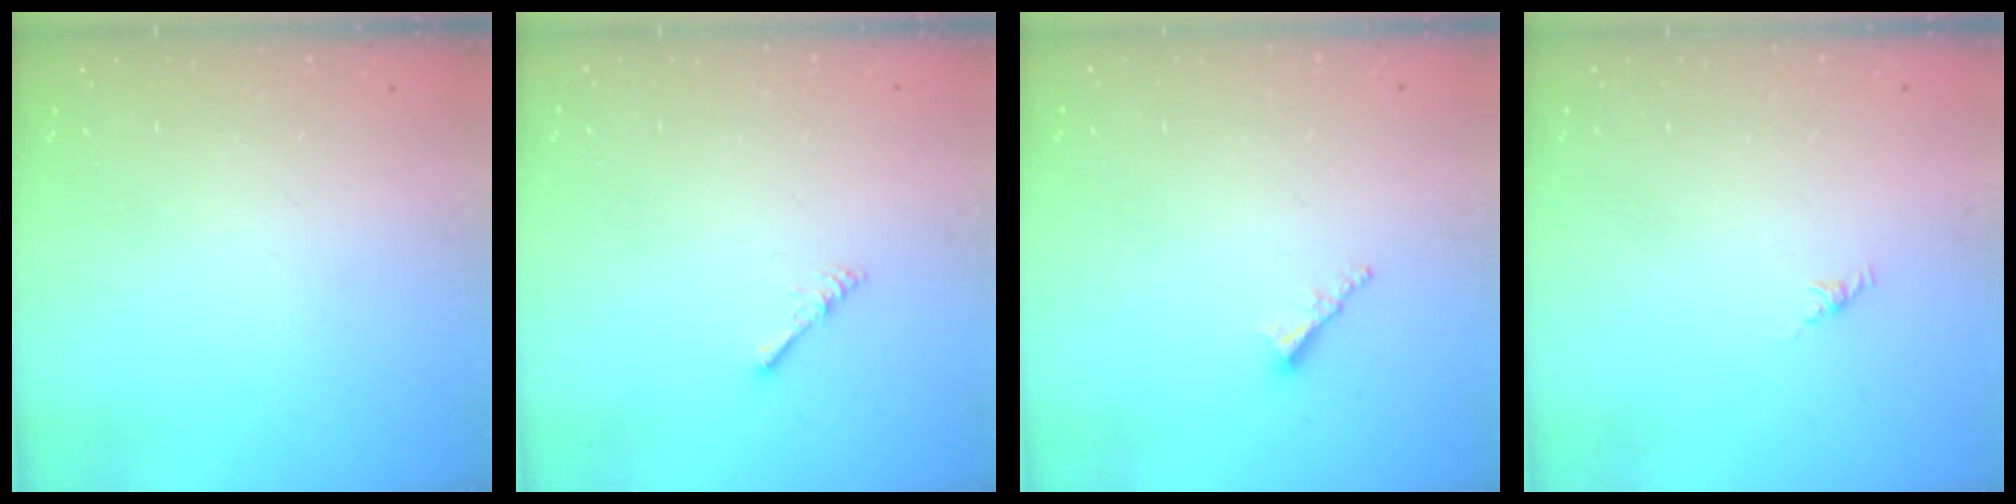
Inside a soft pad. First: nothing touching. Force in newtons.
{"total": 1.6, "press": 1.6, "slide": 0.4}
{"total": 2.3, "press": 2.2, "slide": 0.6}
{"total": 2.1, "press": 2.0, "slide": 0.7}